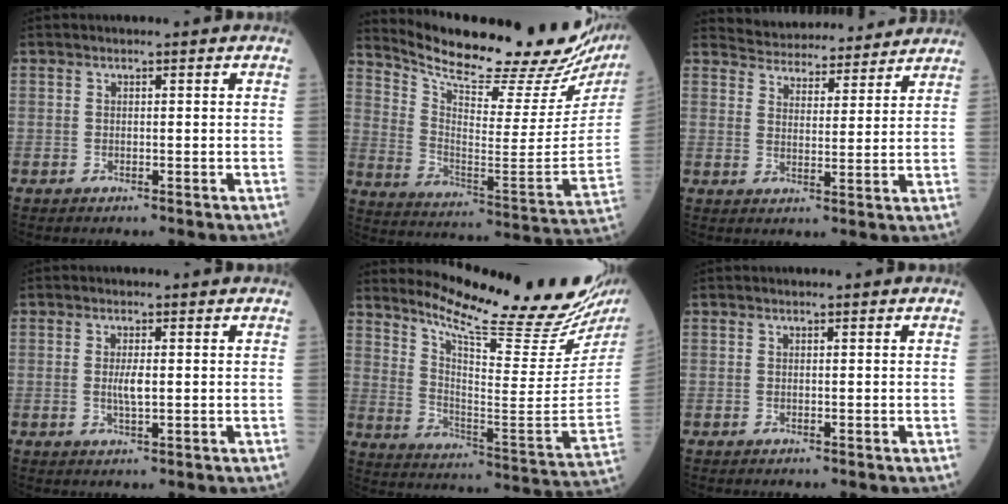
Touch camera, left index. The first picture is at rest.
{"total": 27.7, "force": [24.0, 4.2, 13.2], "torque": [-0.225, -0.078, 0.328]}
{"total": 13.6, "force": [13.0, 3.1, 2.3], "torque": [-0.023, 0.021, 0.174]}
{"total": 2.5, "force": [0.1, 0.5, 2.4], "torque": [-0.051, -0.002, 0.003]}
{"total": 24.2, "force": [21.0, 0.5, 11.9], "torque": [-0.190, -0.100, 0.294]}
{"total": 0.0}